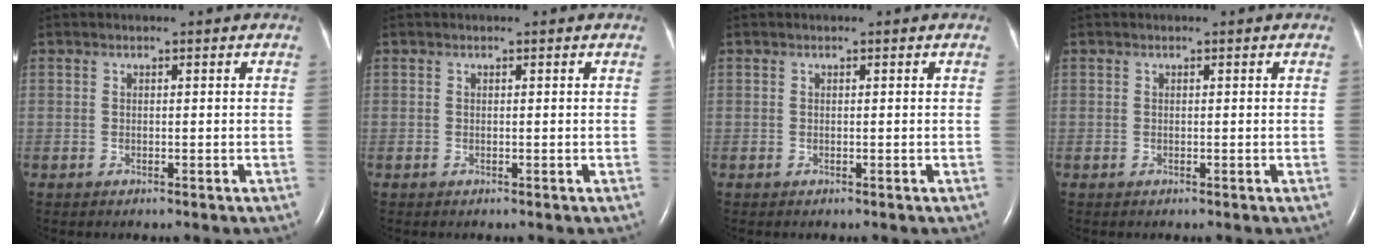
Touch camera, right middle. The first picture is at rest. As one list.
[{"total": 0.0}, {"total": 0.0}, {"total": 0.0}]